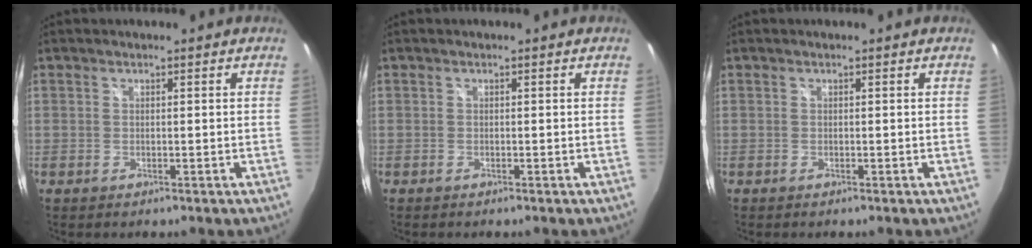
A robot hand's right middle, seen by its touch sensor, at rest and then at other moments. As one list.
[{"total": 0.0}, {"total": 0.0}]